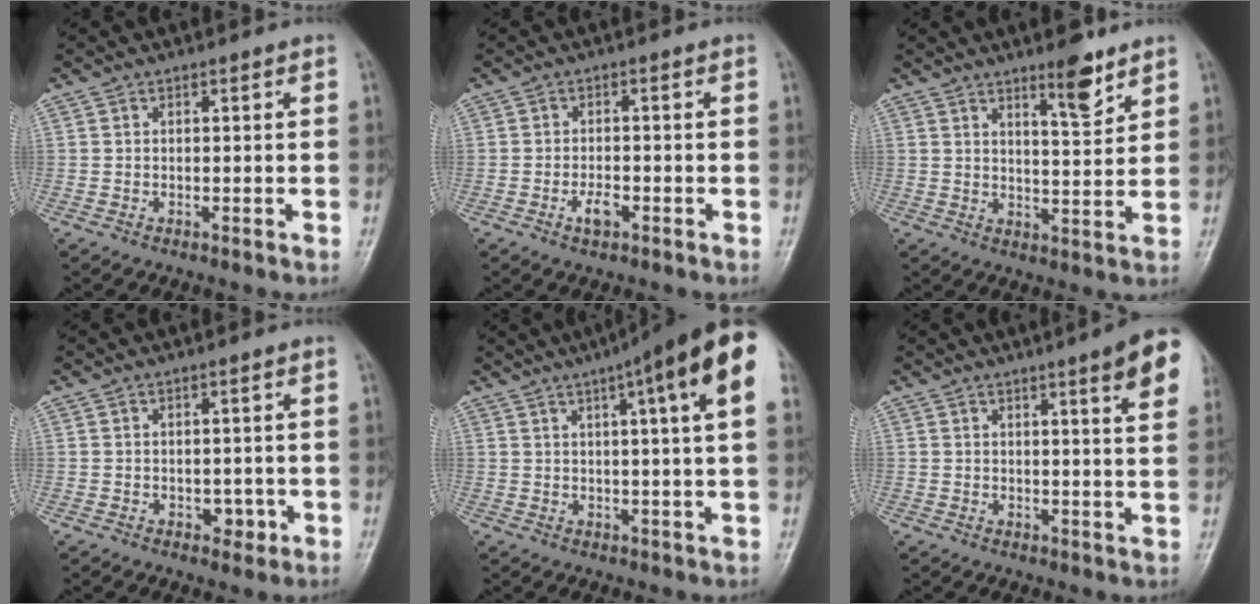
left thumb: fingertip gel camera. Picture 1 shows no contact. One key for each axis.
{"total": 2.9, "fx": -1.4, "fy": 1.3, "fz": 2.1, "tx": -0.037, "ty": 0.008, "tz": -0.025}
{"total": 6.9, "fx": 4.8, "fy": 1.6, "fz": 4.7, "tx": -0.058, "ty": -0.037, "tz": 0.073}
{"total": 2.8, "fx": -0.7, "fy": 2.0, "fz": 1.8, "tx": -0.006, "ty": 0.003, "tz": -0.006}
{"total": 16.7, "fx": 7.7, "fy": 2.0, "fz": 14.7, "tx": -0.207, "ty": 0.008, "tz": 0.094}
{"total": 9.8, "fx": 5.0, "fy": 1.2, "fz": 8.3, "tx": -0.093, "ty": -0.018, "tz": 0.053}